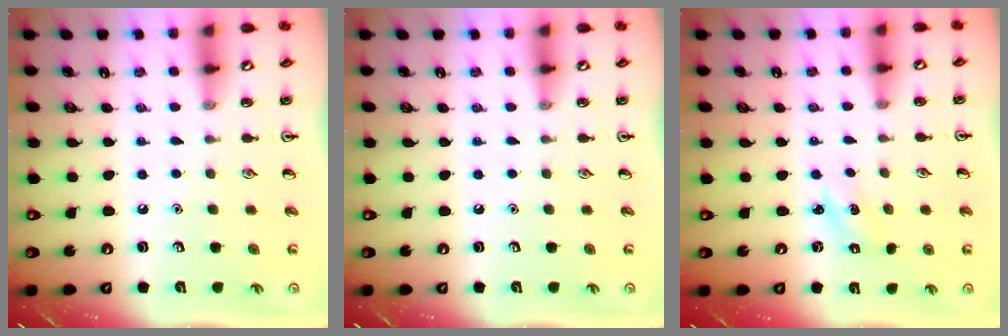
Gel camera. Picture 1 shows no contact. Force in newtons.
{"total": 0.0}
{"total": 1.4, "press": 1.3, "slide": 0.5}